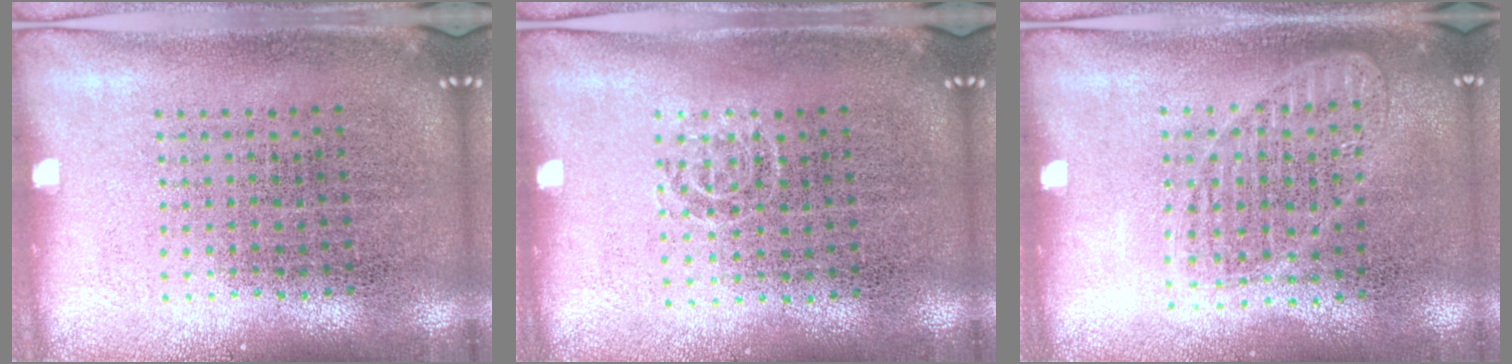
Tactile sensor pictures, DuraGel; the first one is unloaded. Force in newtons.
{"total": 0.5, "press": 0.4, "slide": 0.3}
{"total": 1.2, "press": 1.1, "slide": 0.3}